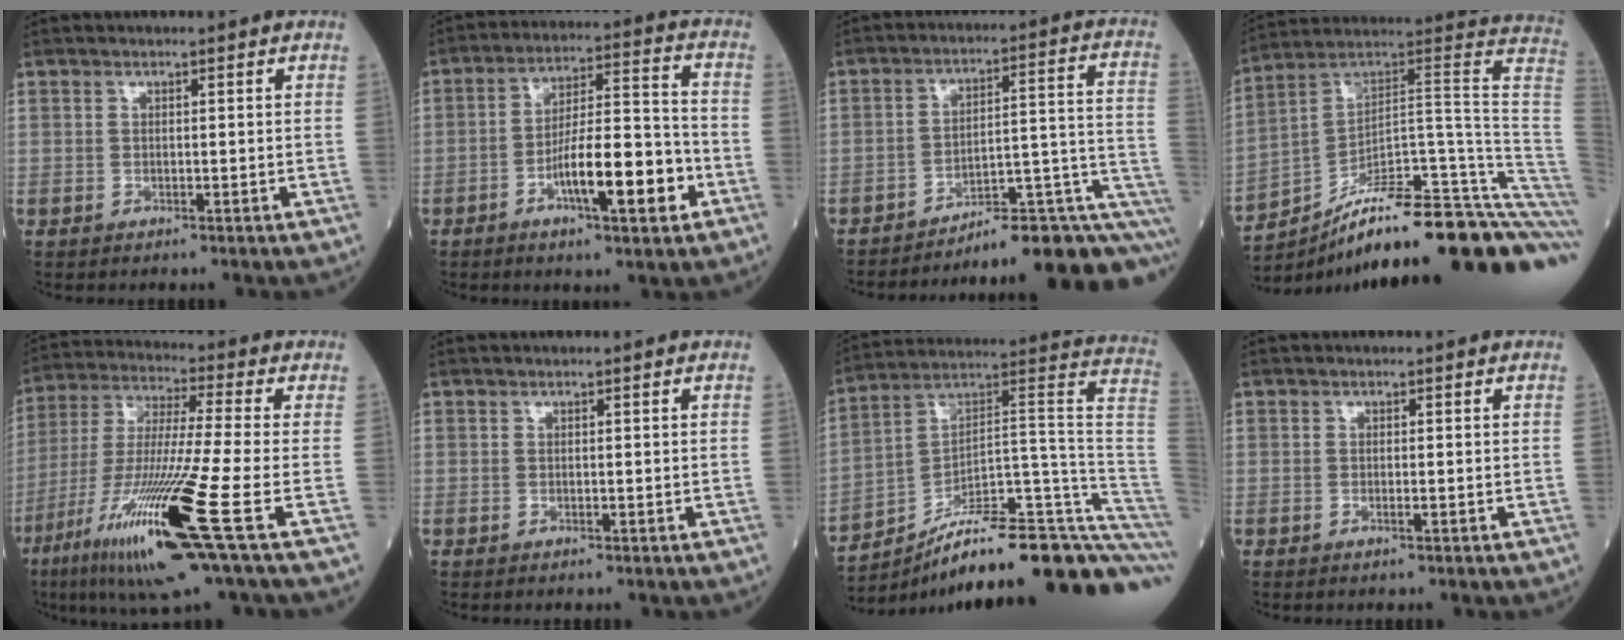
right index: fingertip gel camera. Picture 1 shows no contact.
{"total": 12.6, "force": [-4.8, 2.3, 11.4], "torque": [-0.189, 0.011, -0.078]}
{"total": 16.4, "force": [-13.2, 1.2, 9.7], "torque": [-0.065, 0.049, -0.181]}
{"total": 31.0, "force": [-22.8, 3.3, 20.8], "torque": [-0.165, 0.030, -0.321]}
{"total": 19.7, "force": [-8.4, -0.7, 17.8], "torque": [-0.360, -0.049, -0.161]}
{"total": 0.0}
{"total": 28.4, "force": [-21.9, 2.1, 17.9], "torque": [-0.140, 0.041, -0.320]}
{"total": 0.5, "force": [-0.2, 0.0, 0.5], "torque": [-0.011, -0.001, -0.003]}